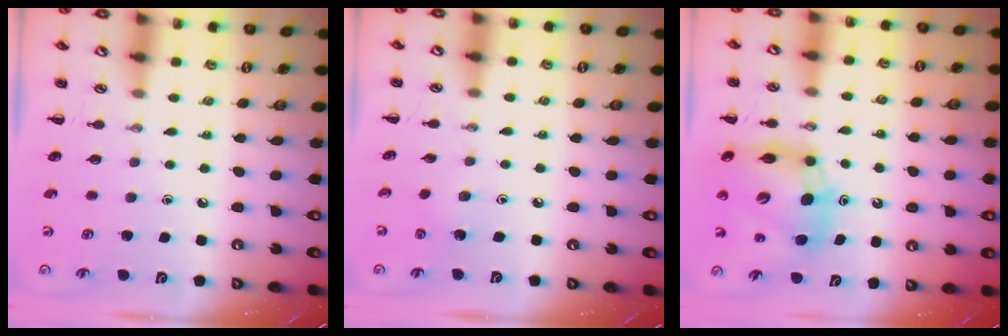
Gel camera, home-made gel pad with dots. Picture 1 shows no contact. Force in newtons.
{"total": 1.5, "press": 1.4, "slide": 0.5}
{"total": 12.6, "press": 12.1, "slide": 3.5}